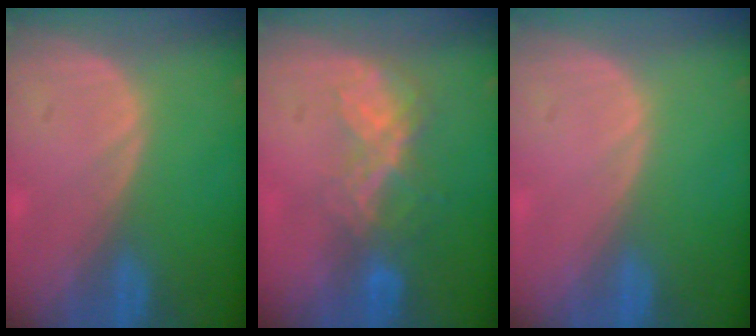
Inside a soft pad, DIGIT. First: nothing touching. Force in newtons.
{"total": 6.6, "press": 5.8, "slide": 3.2}
{"total": 0.0}